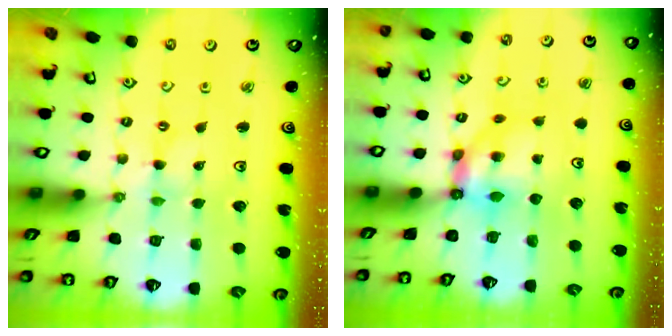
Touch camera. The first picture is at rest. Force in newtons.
{"total": 6.4, "press": 6.4, "slide": 0.6}